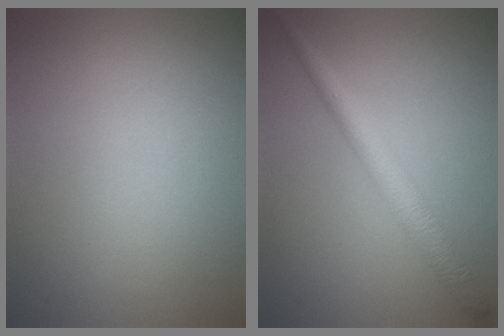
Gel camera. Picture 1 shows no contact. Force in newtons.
{"total": 3.2, "press": 3.2, "slide": 0.1}